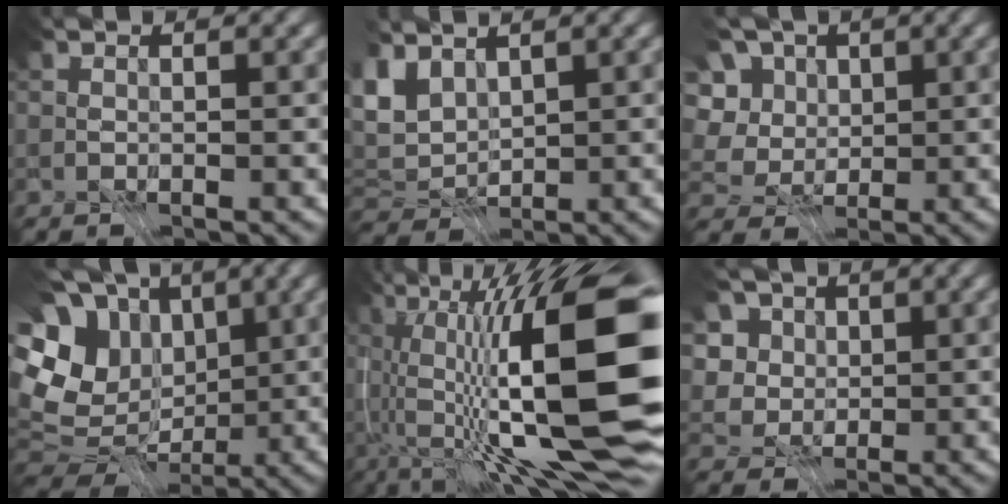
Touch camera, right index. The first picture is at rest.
{"total": 2.3, "force": [1.0, 0.4, 2.1], "torque": [-0.062, -0.001, 0.042]}
{"total": 5.1, "force": [0.6, 4.5, 2.3], "torque": [-0.075, 0.015, 0.004]}
{"total": 10.2, "force": [0.8, 8.0, 6.4], "torque": [-0.129, 0.010, 0.034]}
{"total": 15.0, "force": [-1.3, 1.0, 15.0], "torque": [-0.191, 0.001, 0.006]}
{"total": 4.9, "force": [1.8, 3.8, 2.5], "torque": [-0.063, 0.002, 0.021]}